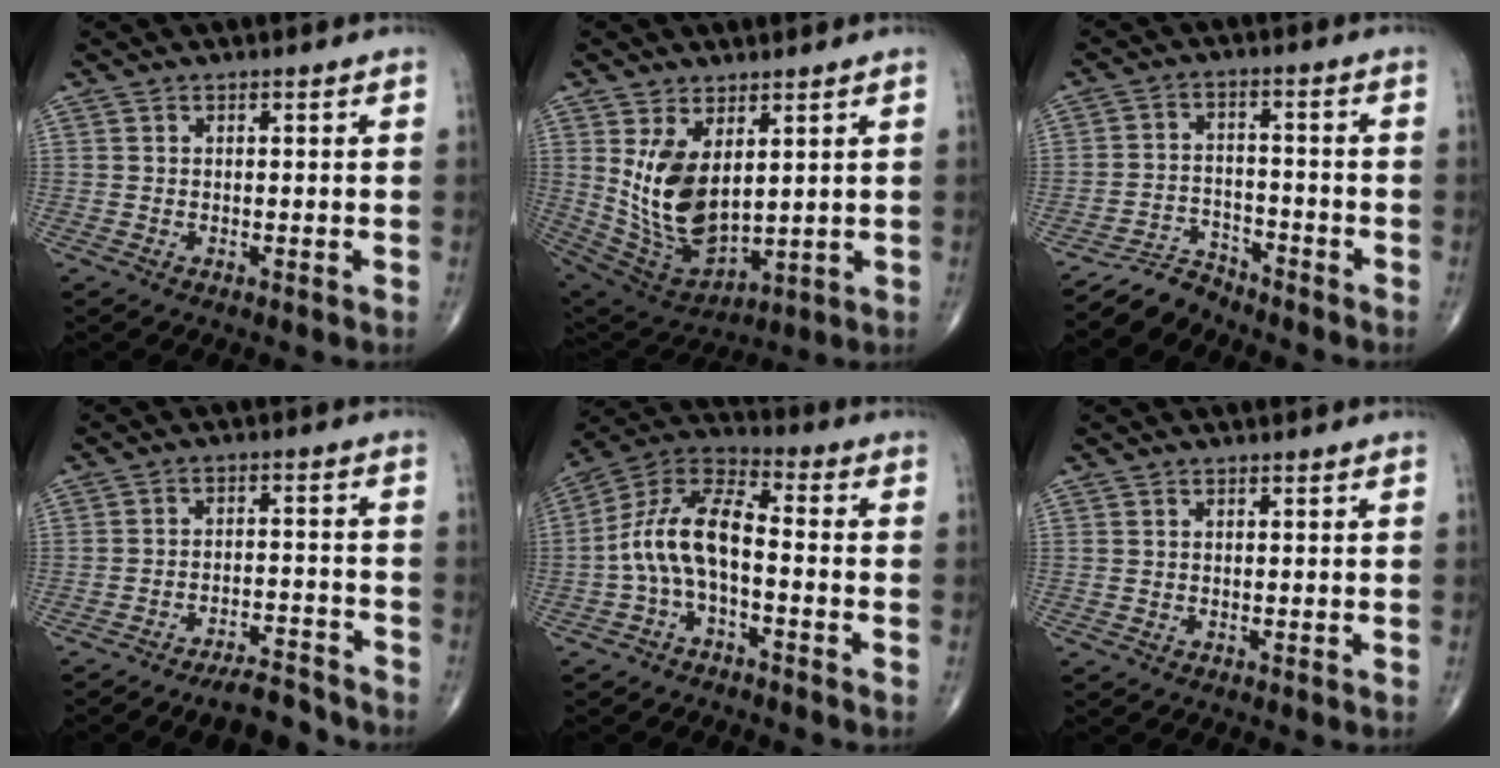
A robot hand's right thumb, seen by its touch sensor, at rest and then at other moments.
{"total": 13.4, "force": [3.3, 7.2, 10.8], "torque": [-0.189, -0.026, 0.088]}
{"total": 5.1, "force": [-4.9, 1.4, -0.6], "torque": [0.019, 0.040, -0.092]}
{"total": 6.9, "force": [-6.4, 1.7, 2.0], "torque": [-0.028, 0.057, -0.104]}
{"total": 11.3, "force": [-2.6, 5.1, 9.7], "torque": [-0.190, 0.057, -0.059]}
{"total": 0.0}